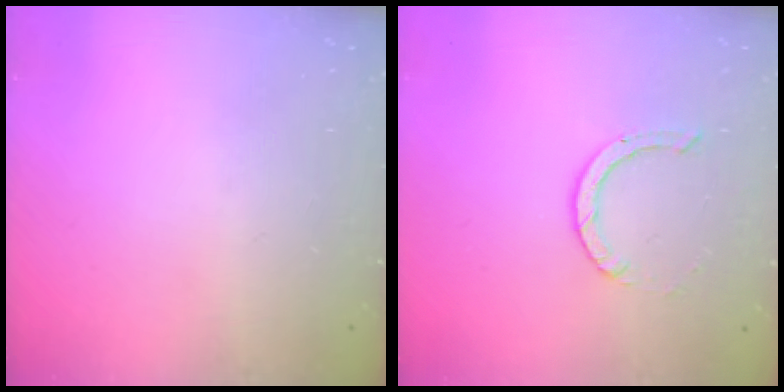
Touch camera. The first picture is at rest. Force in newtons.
{"total": 2.2, "press": 2.2, "slide": 0.2}